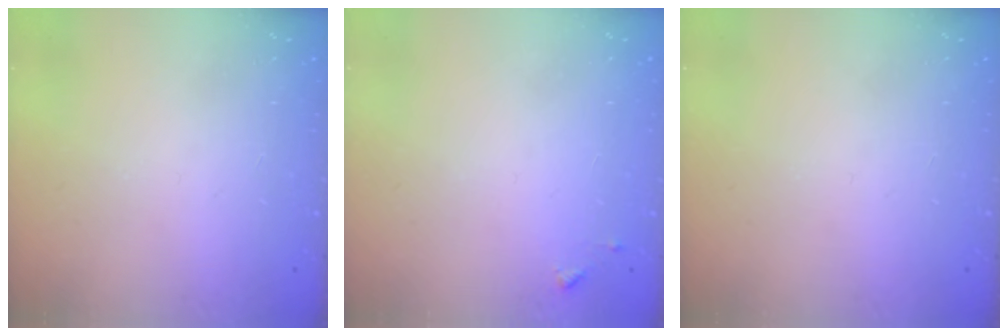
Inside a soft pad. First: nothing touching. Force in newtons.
{"total": 5.1, "press": 5.1, "slide": 0.4}
{"total": 0.0}